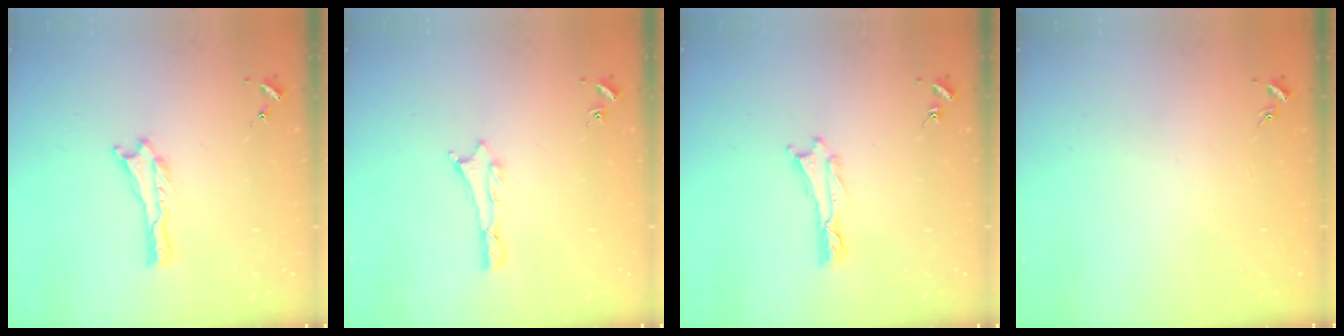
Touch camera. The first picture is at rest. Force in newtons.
{"total": 0.8, "press": 0.8, "slide": 0.2}
{"total": 0.0}
{"total": 0.0}